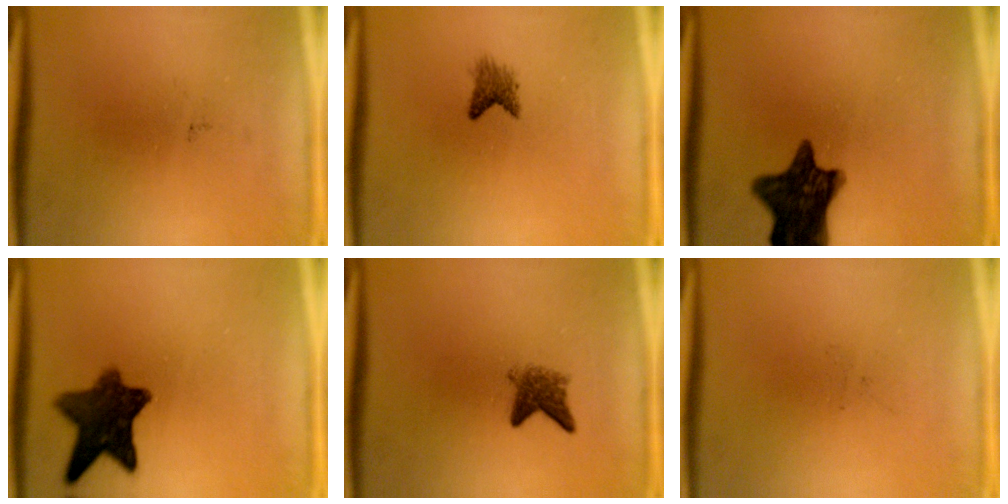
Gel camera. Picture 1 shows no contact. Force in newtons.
{"total": 2.1}
{"total": 12.3}
{"total": 9.8}
{"total": 3.1}
{"total": 0.0}